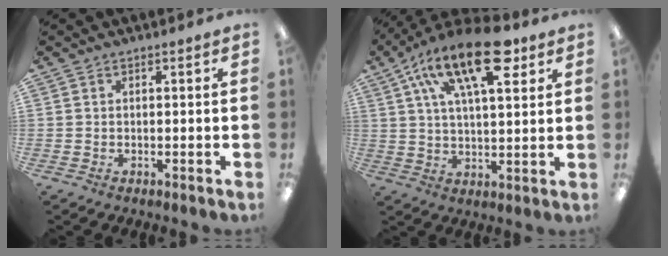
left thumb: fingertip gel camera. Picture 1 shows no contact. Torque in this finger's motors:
{"motor_torque": [0.01, 0.72, 1.37, -1.39, 0.46]}